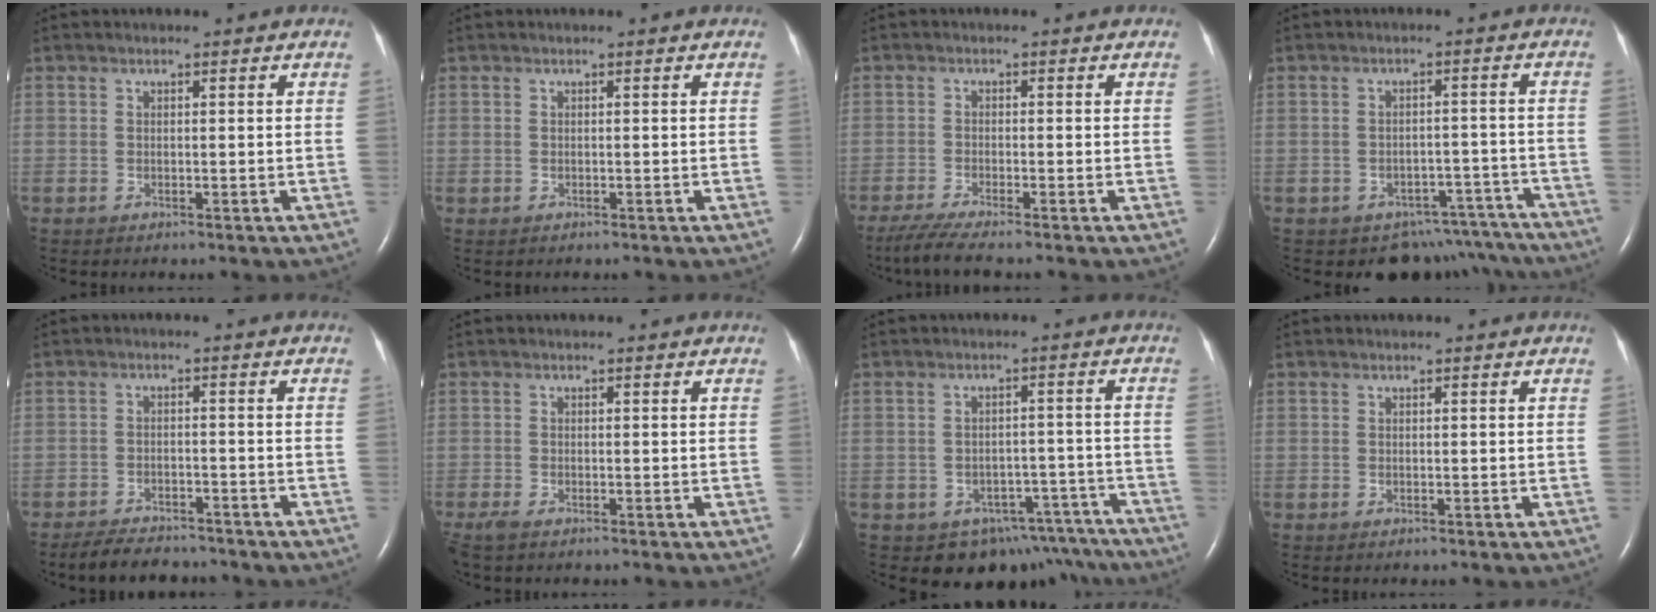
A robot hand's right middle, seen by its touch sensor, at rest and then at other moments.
{"total": 0.0}
{"total": 4.6, "force": [-3.7, -0.3, 2.7], "torque": [-0.059, -0.016, -0.070]}
{"total": 10.6, "force": [-9.1, 5.4, 0.4], "torque": [0.011, 0.035, -0.096]}
{"total": 6.7, "force": [-6.1, 2.0, 1.9], "torque": [-0.036, -0.011, -0.093]}
{"total": 2.3, "force": [-1.7, 0.7, 1.4], "torque": [-0.037, -0.009, -0.031]}
{"total": 11.0, "force": [-8.6, 6.7, 1.8], "torque": [-0.003, 0.032, -0.092]}
{"total": 0.0}